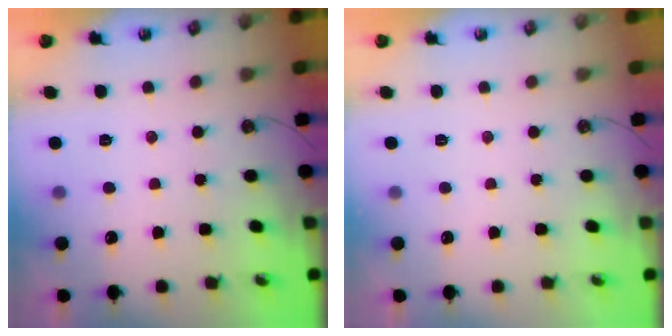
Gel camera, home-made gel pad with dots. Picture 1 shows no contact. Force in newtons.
{"total": 0.0}